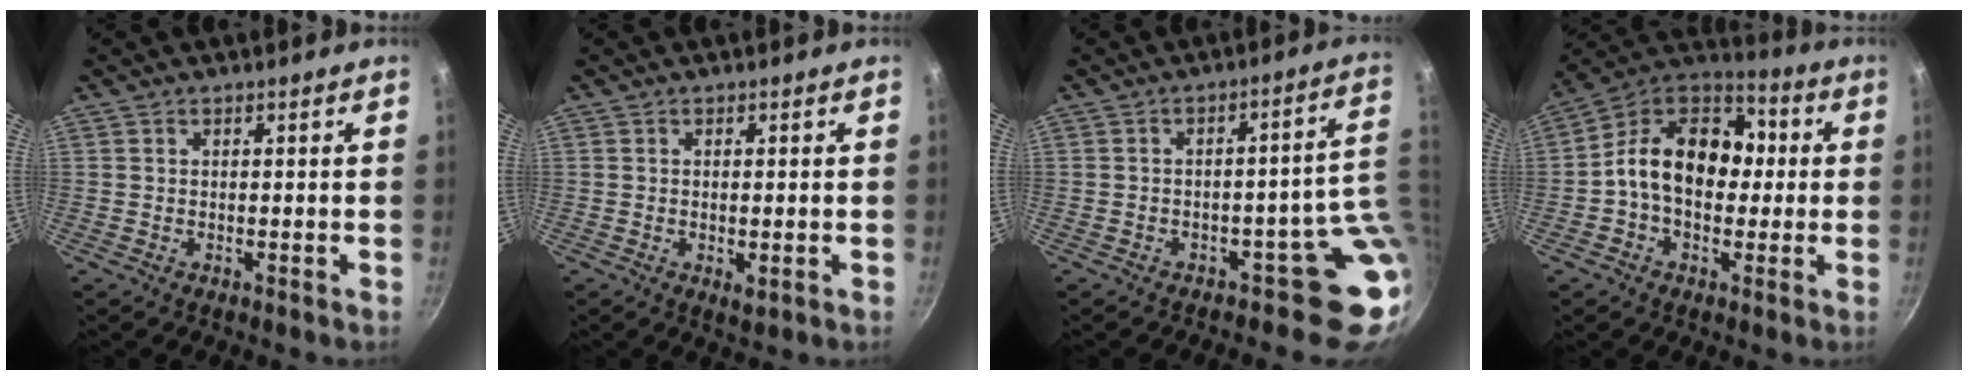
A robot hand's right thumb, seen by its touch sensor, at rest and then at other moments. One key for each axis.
{"total": 2.3, "fx": -0.4, "fy": 0.9, "fz": 2.1, "tx": -0.037, "ty": -0.007, "tz": -0.006}
{"total": 7.5, "fx": -0.9, "fy": 4.5, "fz": 6.0, "tx": -0.006, "ty": 0.026, "tz": -0.009}
{"total": 17.1, "fx": 0.2, "fy": 12.3, "fz": 11.9, "tx": -0.148, "ty": 0.042, "tz": -0.023}